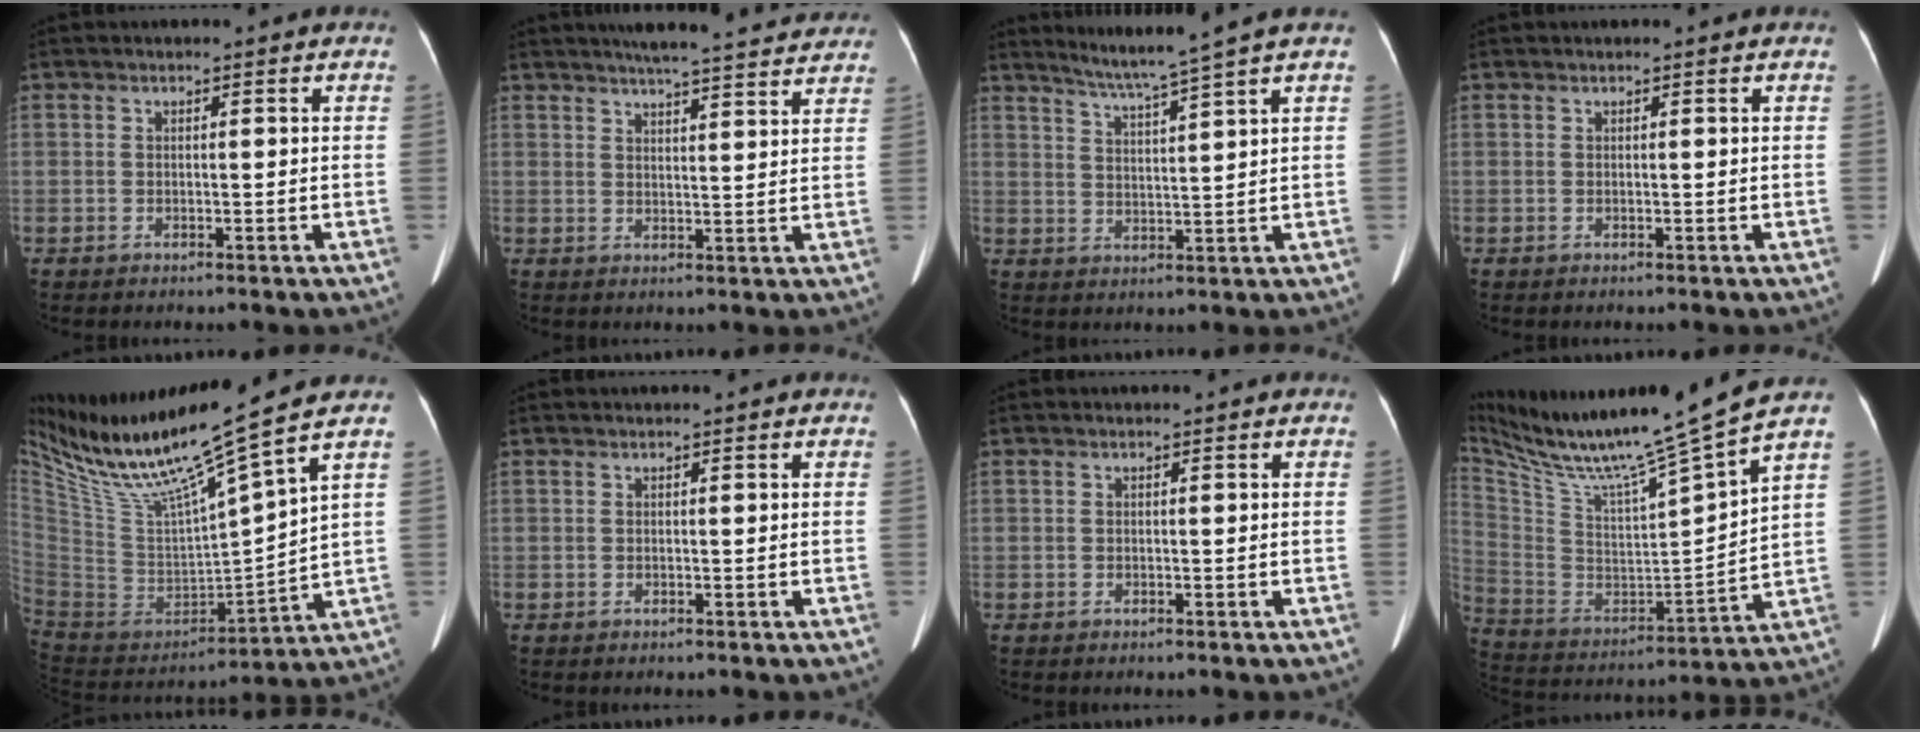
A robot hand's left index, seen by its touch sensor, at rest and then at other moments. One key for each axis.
{"total": 16.0, "fx": 14.6, "fy": 1.7, "fz": 6.3, "tx": -0.085, "ty": 0.018, "tz": 0.180}
{"total": 6.5, "fx": 5.3, "fy": -2.3, "fz": 2.9, "tx": -0.051, "ty": -0.009, "tz": 0.097}
{"total": 0.0}
{"total": 18.9, "fx": 14.4, "fy": -0.9, "fz": 12.2, "tx": -0.215, "ty": -0.014, "tz": 0.275}
{"total": 0.0}
{"total": 0.0}
{"total": 20.8, "fx": 16.9, "fy": -1.2, "fz": 12.1, "tx": -0.217, "ty": -0.031, "tz": 0.291}